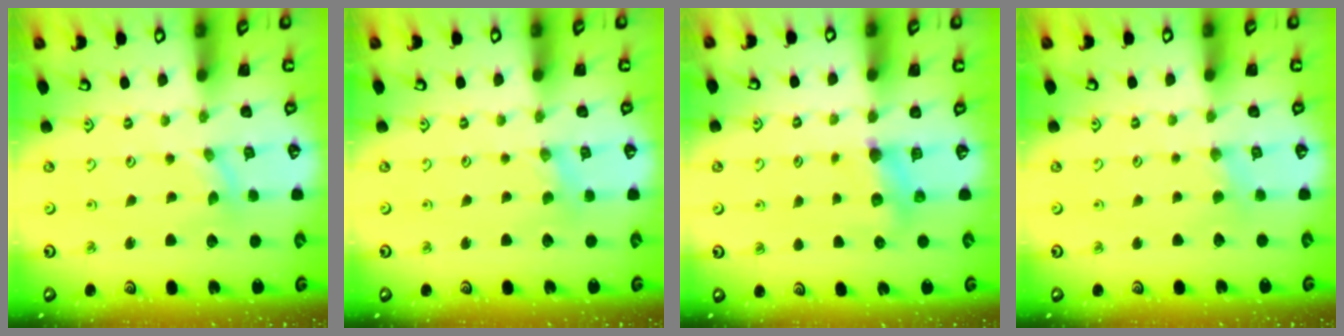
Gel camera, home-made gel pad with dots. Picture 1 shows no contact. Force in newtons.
{"total": 0.7, "press": 0.7, "slide": 0.2}
{"total": 5.9, "press": 5.9, "slide": 0.2}
{"total": 2.2, "press": 2.2, "slide": 0.4}